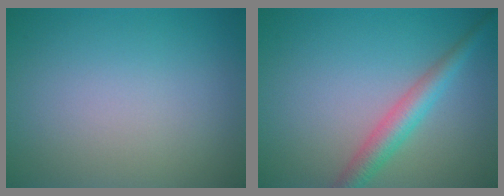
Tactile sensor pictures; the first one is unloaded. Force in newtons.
{"total": 3.3, "press": 3.3, "slide": 0.1}